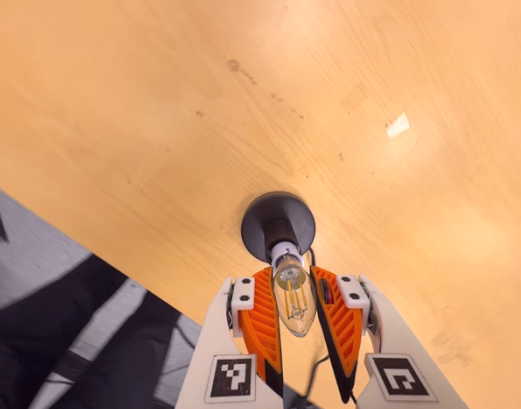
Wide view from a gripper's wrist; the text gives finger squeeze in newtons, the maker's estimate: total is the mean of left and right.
{"total": 12.7, "left": 12.1, "right": 13.3}